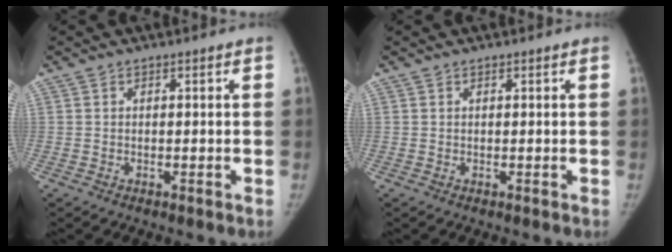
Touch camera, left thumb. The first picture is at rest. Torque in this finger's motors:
{"motor_torque": [0.08, -0.02, 0.18, -0.17, 0.03]}